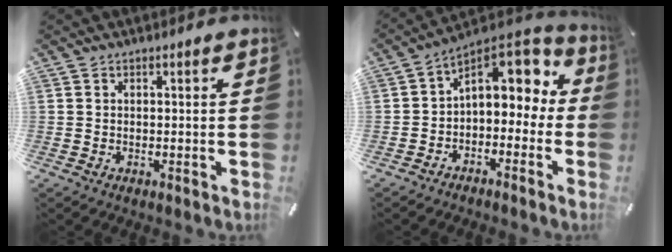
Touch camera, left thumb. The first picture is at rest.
{"total": 9.4, "force": [3.0, 6.2, 6.4], "torque": [-0.080, -0.029, 0.054]}